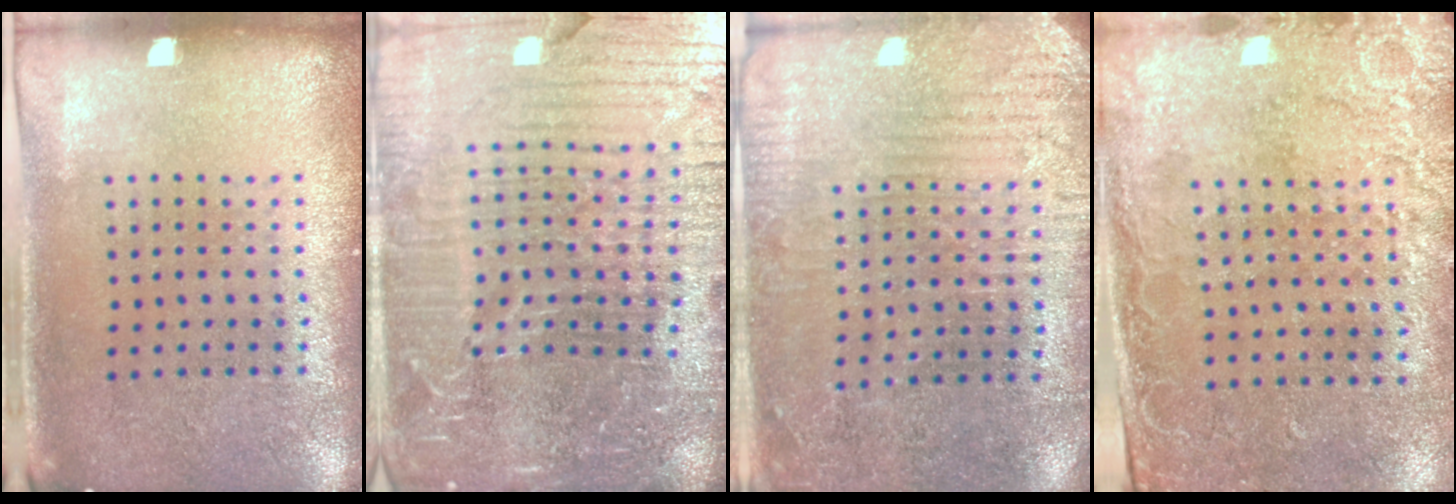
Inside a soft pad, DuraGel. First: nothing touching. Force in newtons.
{"total": 6.9, "press": 6.0, "slide": 3.4}
{"total": 3.0, "press": 2.9, "slide": 0.7}
{"total": 2.6, "press": 2.1, "slide": 1.4}